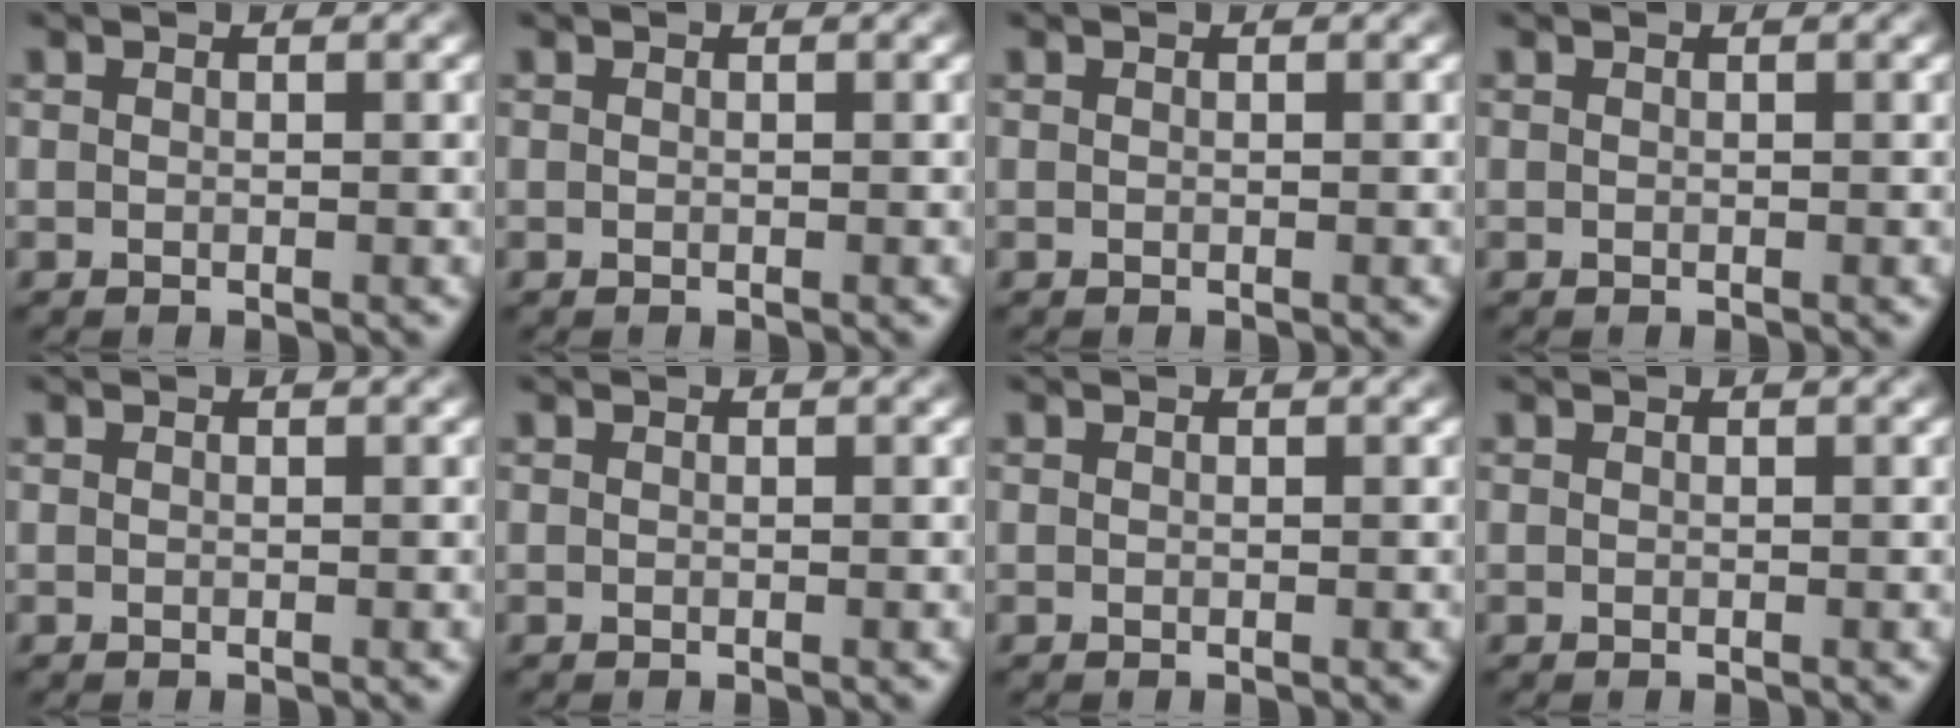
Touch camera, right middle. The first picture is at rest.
{"total": 0.0}
{"total": 0.0}
{"total": 0.0}
{"total": 0.0}
{"total": 0.0}
{"total": 0.0}
{"total": 0.0}